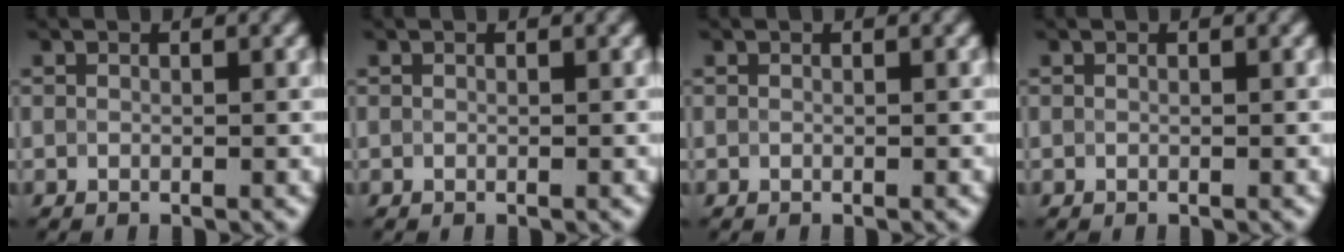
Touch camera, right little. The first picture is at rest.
{"total": 0.0}
{"total": 0.0}
{"total": 0.0}